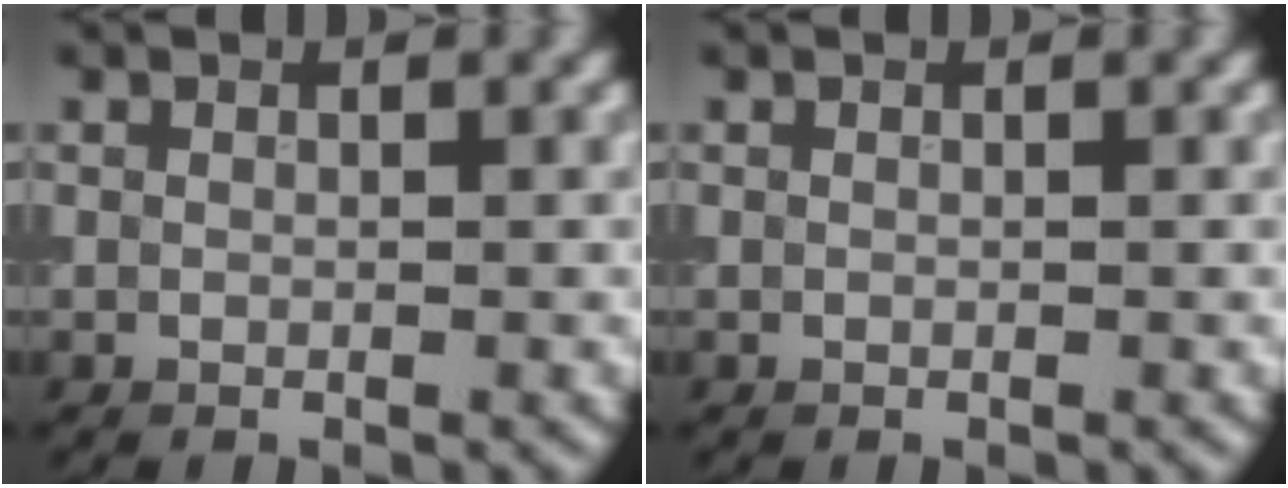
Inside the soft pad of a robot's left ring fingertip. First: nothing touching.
{"total": 0.0}